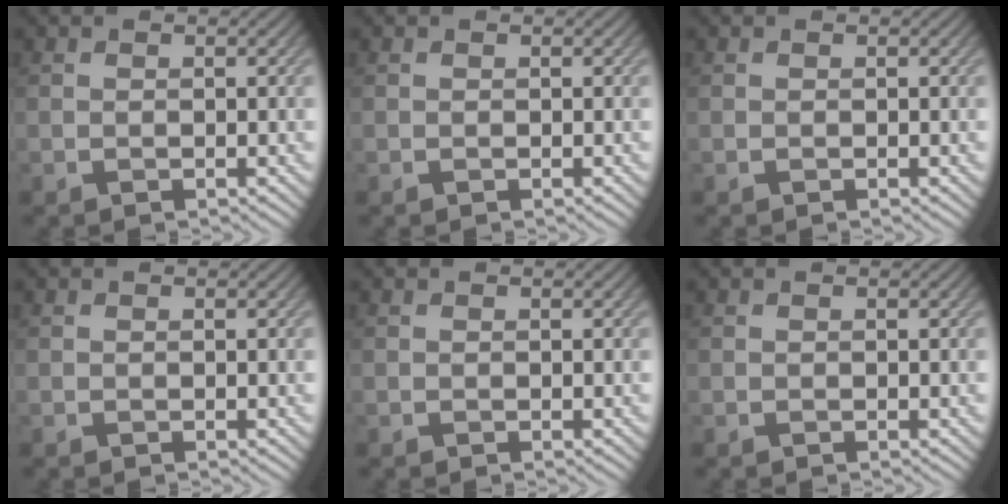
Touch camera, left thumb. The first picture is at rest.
{"total": 0.0}
{"total": 0.0}
{"total": 0.0}
{"total": 0.0}
{"total": 0.0}